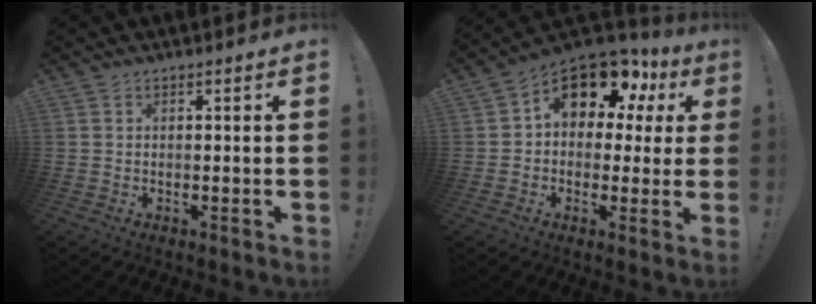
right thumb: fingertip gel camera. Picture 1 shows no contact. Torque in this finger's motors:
{"motor_torque": [1.26, 2.86, 1.31, -0.15, 0.06]}